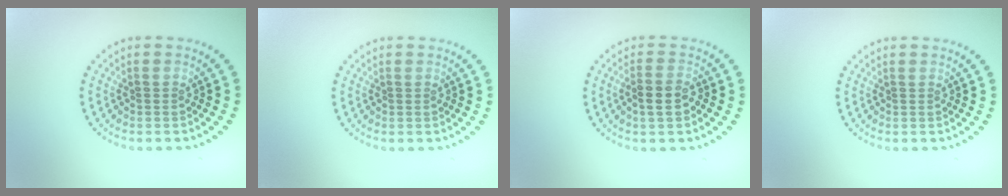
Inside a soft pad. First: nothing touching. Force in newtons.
{"total": 0.0}
{"total": 2.4, "press": 2.3, "slide": 0.7}
{"total": 0.0}